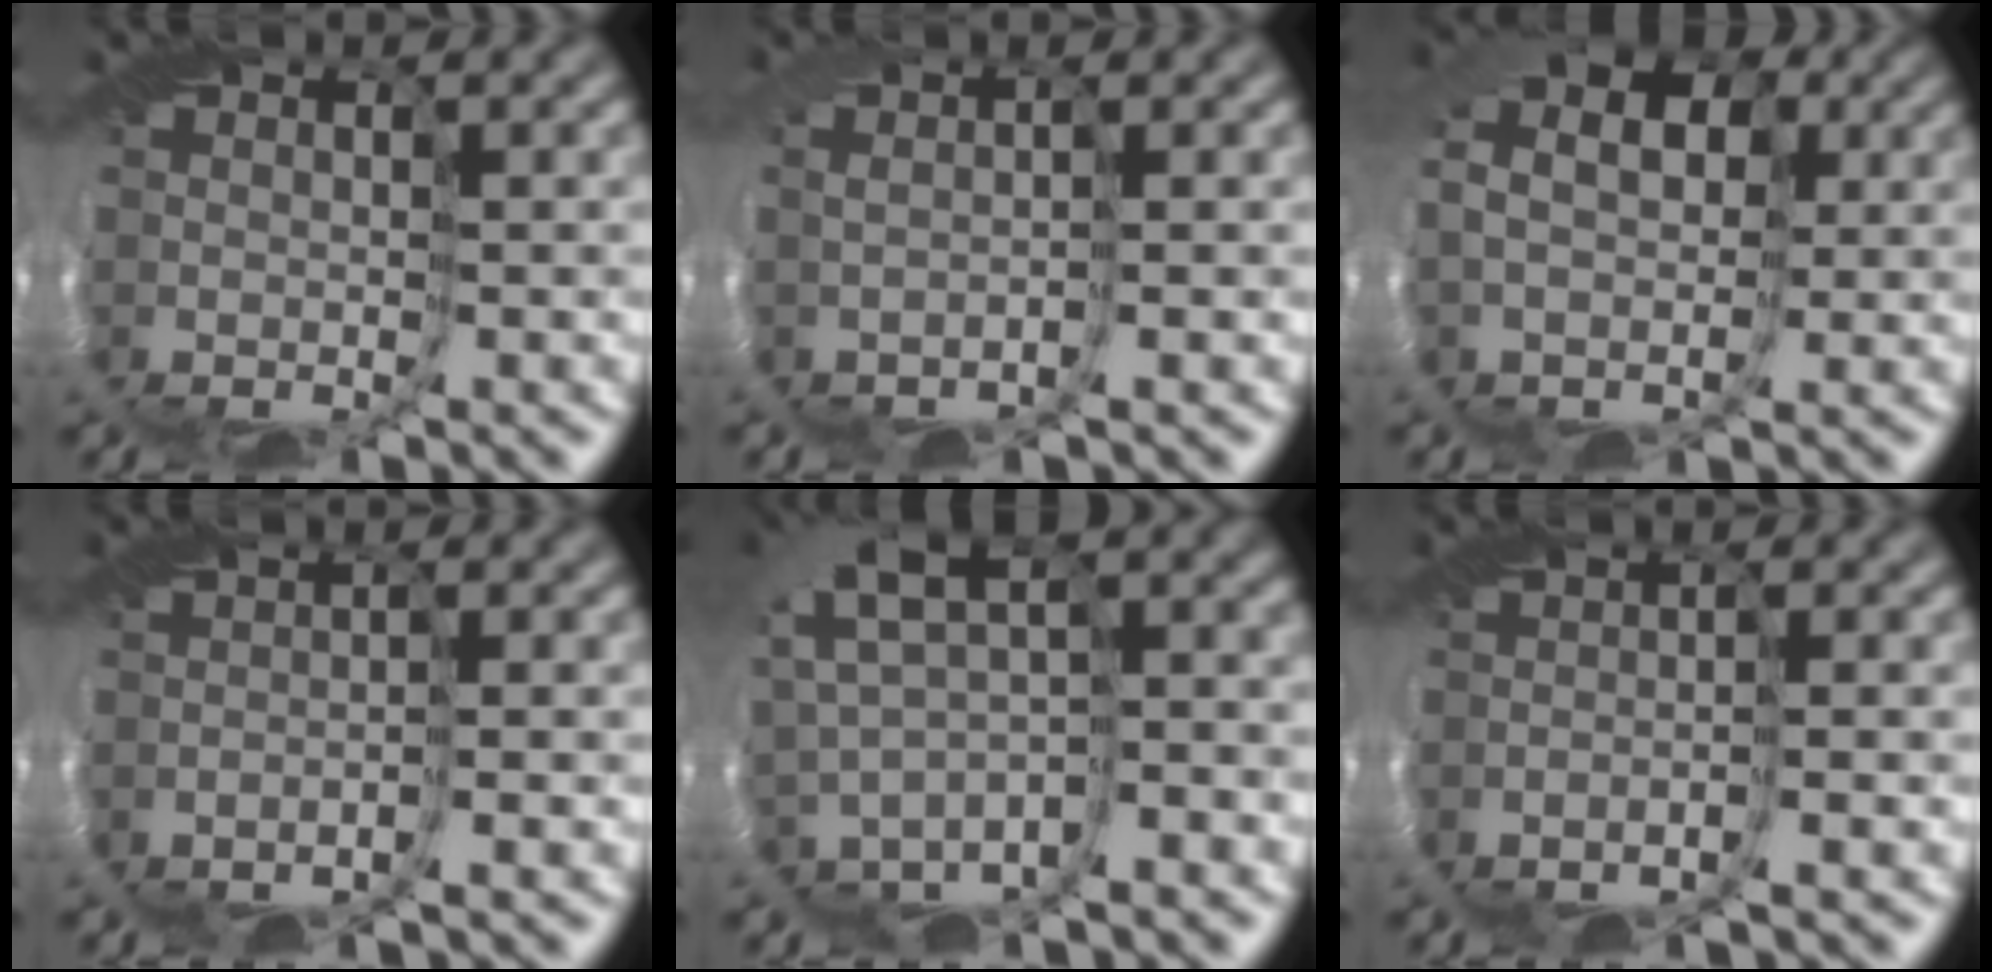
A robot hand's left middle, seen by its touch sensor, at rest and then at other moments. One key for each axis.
{"total": 0.7, "fx": 0.5, "fy": -0.5, "fz": 0.2, "tx": -0.002, "ty": 0.012, "tz": 0.006}
{"total": 6.9, "fx": 1.9, "fy": 4.9, "fz": 4.5, "tx": -0.078, "ty": 0.033, "tz": 0.024}
{"total": 1.2, "fx": -0.6, "fy": 0.3, "fz": 1.1, "tx": -0.025, "ty": 0.010, "tz": -0.014}
{"total": 3.9, "fx": 1.6, "fy": 0.8, "fz": 3.5, "tx": -0.071, "ty": 0.027, "tz": 0.030}
{"total": 1.3, "fx": -0.8, "fy": 0.1, "fz": 1.1, "tx": -0.024, "ty": 0.008, "tz": -0.017}